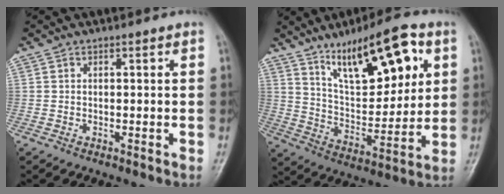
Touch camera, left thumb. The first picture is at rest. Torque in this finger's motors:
{"motor_torque": [0.60, 0.62, 1.64, -1.13, 0.27]}